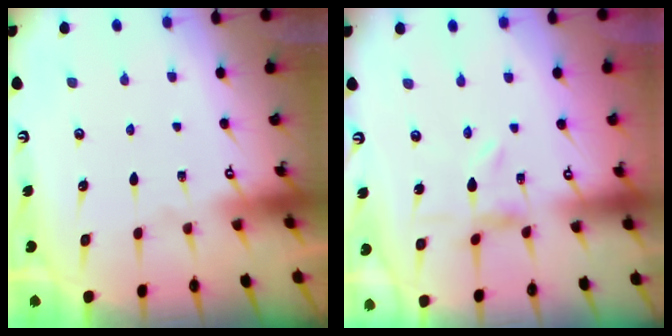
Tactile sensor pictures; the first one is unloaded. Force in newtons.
{"total": 0.7, "press": 0.7, "slide": 0.2}